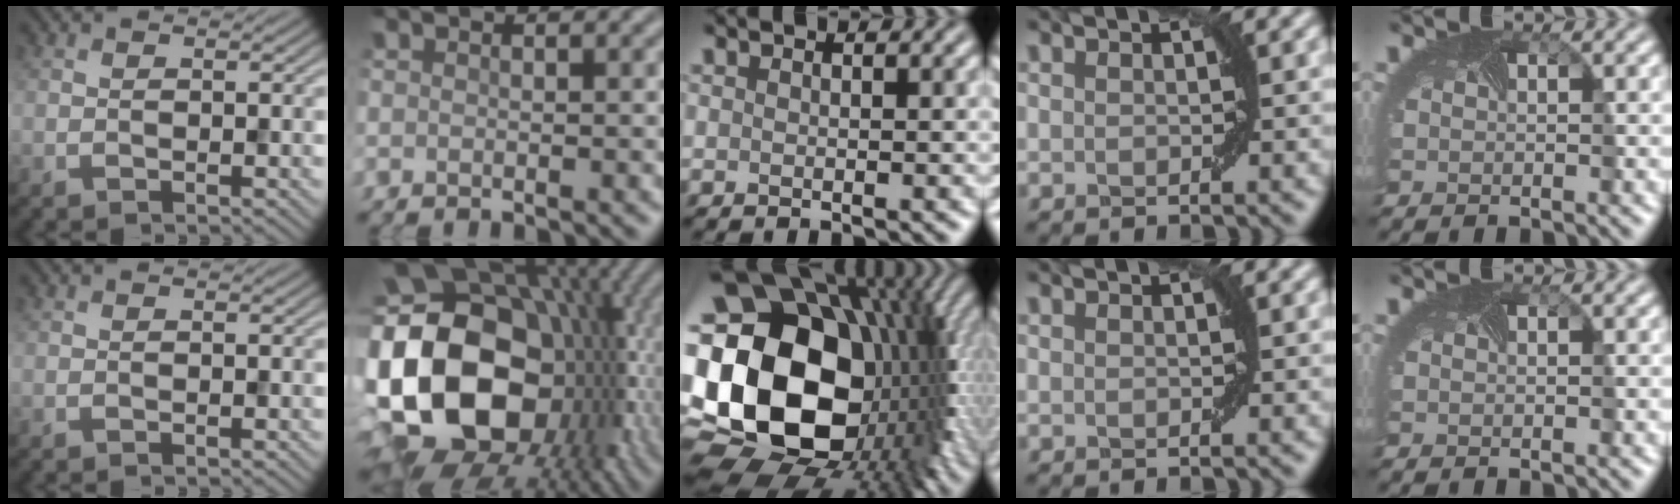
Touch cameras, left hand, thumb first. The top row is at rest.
{"index": {"total": 21.8, "force": [-0.1, 15.7, 15.2], "torque": [-0.337, -0.018, 0.015]}, "middle": {"total": 21.3, "force": [-0.1, 15.8, 14.4], "torque": [-0.311, -0.027, 0.026]}}